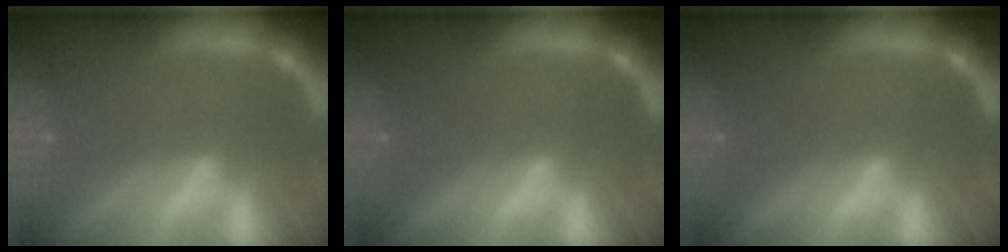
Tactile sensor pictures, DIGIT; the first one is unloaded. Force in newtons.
{"total": 1.5}
{"total": 1.5}